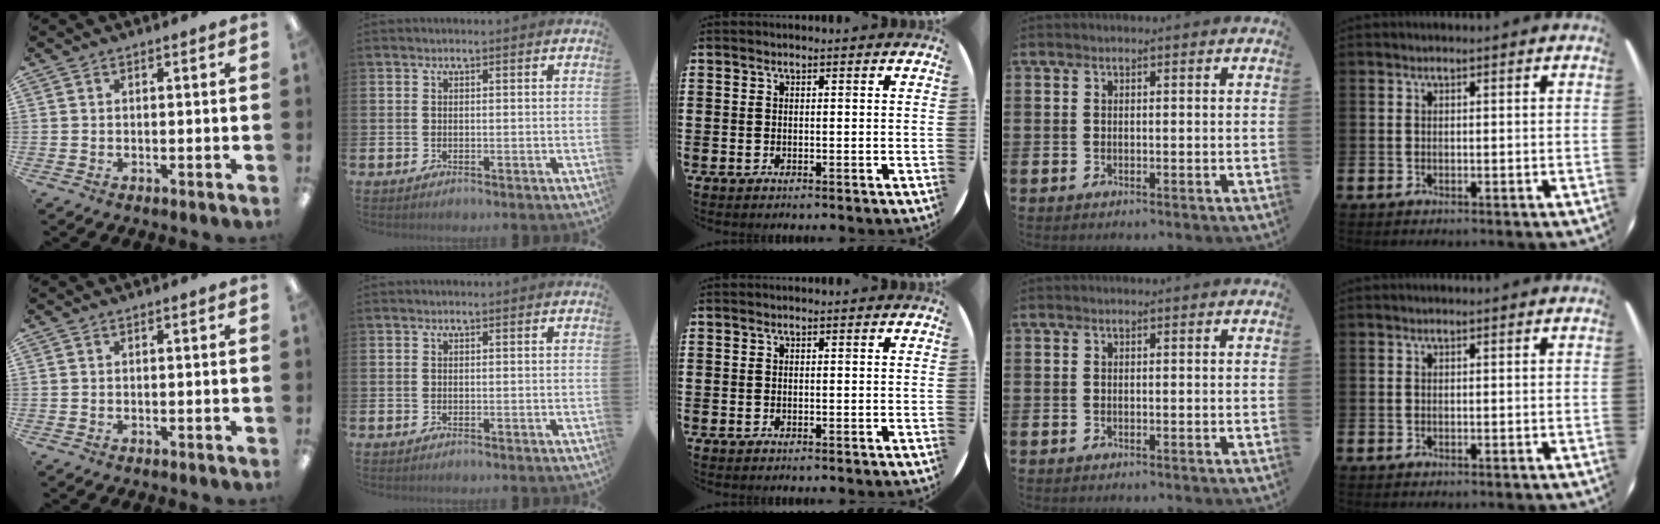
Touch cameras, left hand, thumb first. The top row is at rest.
{}